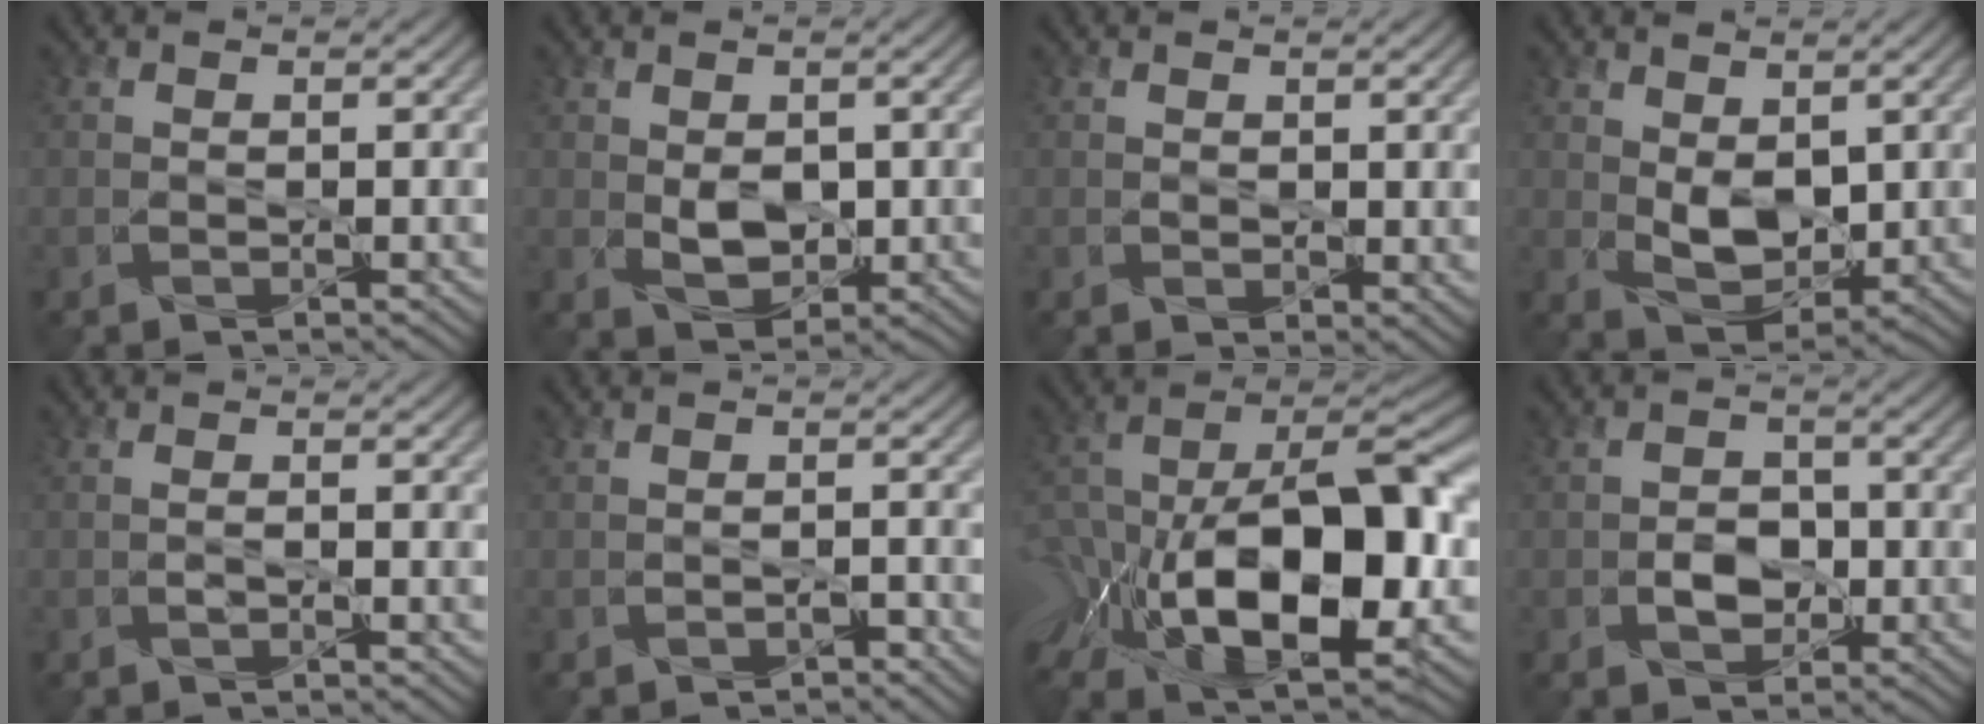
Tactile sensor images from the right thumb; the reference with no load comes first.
{"total": 4.1, "force": [0.3, 2.3, 3.4], "torque": [-0.073, -0.008, 0.006]}
{"total": 2.6, "force": [1.0, 1.5, 1.9], "torque": [-0.035, -0.011, 0.018]}
{"total": 6.1, "force": [1.3, 3.4, 4.9], "torque": [-0.110, -0.013, 0.026]}
{"total": 1.1, "force": [-0.4, -0.5, 0.8], "torque": [-0.021, -0.004, -0.007]}
{"total": 0.9, "force": [-0.8, -0.4, -0.1], "torque": [0.008, 0.002, -0.012]}
{"total": 17.5, "force": [-6.0, 8.3, 14.2], "torque": [-0.252, -0.015, -0.085]}
{"total": 2.8, "force": [-1.0, 1.6, 2.0], "torque": [-0.023, -0.002, -0.020]}